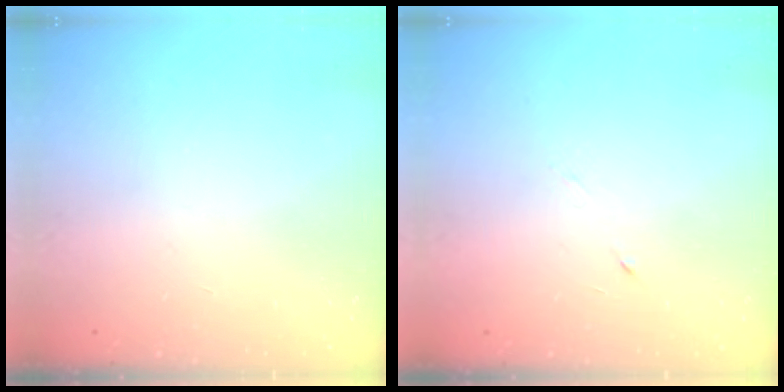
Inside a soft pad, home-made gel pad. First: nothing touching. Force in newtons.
{"total": 3.4, "press": 3.2, "slide": 0.9}